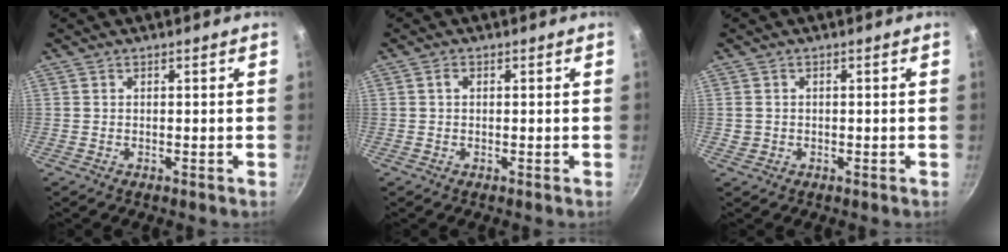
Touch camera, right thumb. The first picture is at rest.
{"total": 1.0, "force": [0.2, 0.6, 0.7], "torque": [-0.013, 0.005, 0.003]}
{"total": 1.5, "force": [-0.1, 1.4, 0.4], "torque": [-0.007, 0.003, 0.001]}